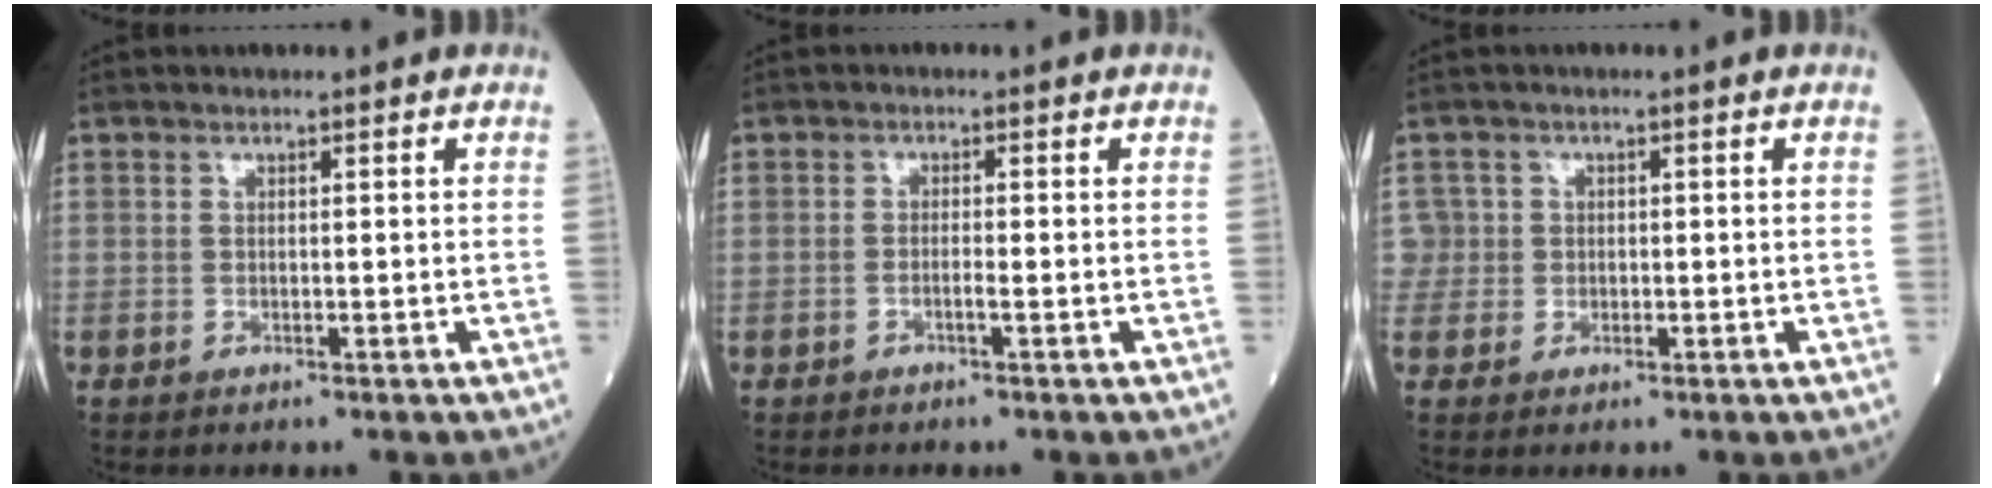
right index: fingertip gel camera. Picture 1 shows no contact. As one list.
[{"total": 1.1, "force": [-0.5, 0.0, 0.9], "torque": [-0.018, 0.002, -0.010]}, {"total": 2.7, "force": [0.1, 2.7, -0.1], "torque": [0.017, 0.008, 0.000]}]